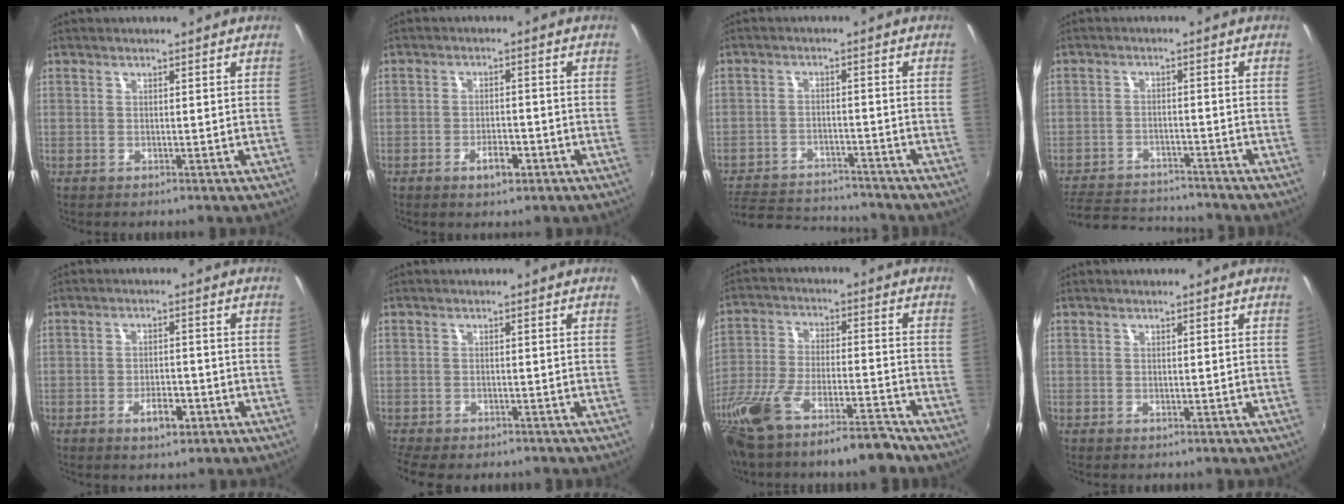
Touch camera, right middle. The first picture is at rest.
{"total": 3.2, "force": [-1.3, 1.5, 2.4], "torque": [-0.046, -0.001, -0.020]}
{"total": 13.6, "force": [-12.2, 4.0, 4.5], "torque": [-0.111, -0.004, -0.187]}
{"total": 12.0, "force": [-11.0, 3.3, 3.7], "torque": [-0.096, 0.003, -0.170]}
{"total": 4.1, "force": [-1.6, 1.9, 3.3], "torque": [-0.062, -0.001, -0.023]}
{"total": 6.1, "force": [-4.9, 2.1, 3.0], "torque": [-0.079, -0.035, -0.081]}
{"total": 18.3, "force": [-14.4, 3.9, 10.7], "torque": [-0.229, -0.035, -0.249]}
{"total": 0.7, "force": [0.7, -0.1, -0.1], "torque": [0.006, -0.001, 0.010]}